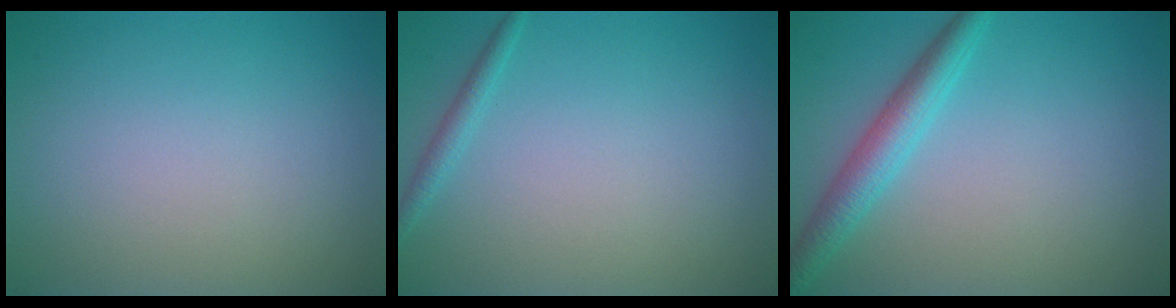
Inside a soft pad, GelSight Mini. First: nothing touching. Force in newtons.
{"total": 1.1, "press": 1.1, "slide": 0.0}
{"total": 3.4, "press": 3.4, "slide": 0.1}